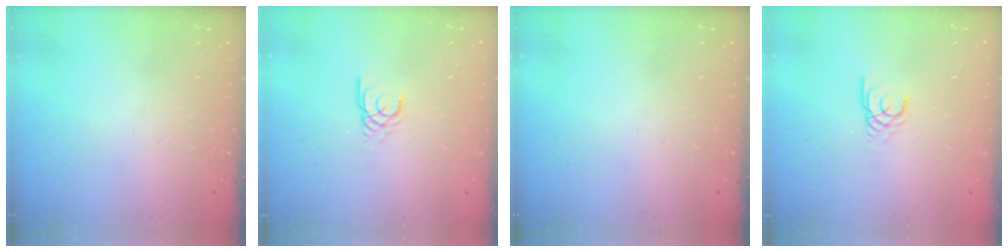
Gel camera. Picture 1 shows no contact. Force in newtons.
{"total": 2.1, "press": 2.1, "slide": 0.0}
{"total": 0.0}
{"total": 2.1, "press": 2.1, "slide": 0.0}